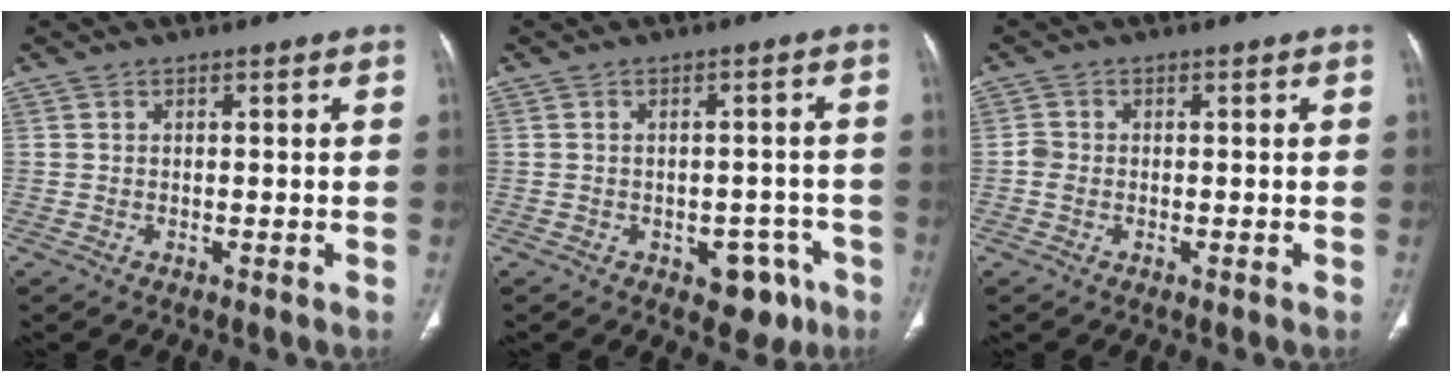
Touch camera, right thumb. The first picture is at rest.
{"total": 6.3, "force": [-3.3, 4.1, 3.4], "torque": [-0.016, 0.026, -0.036]}
{"total": 1.7, "force": [-0.4, 1.4, 0.8], "torque": [-0.013, 0.005, -0.009]}